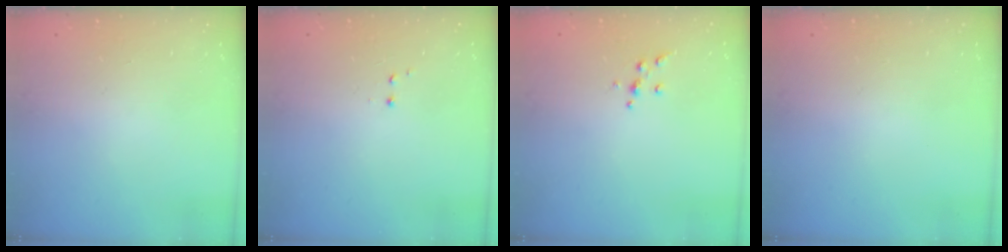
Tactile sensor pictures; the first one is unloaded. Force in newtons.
{"total": 1.2, "press": 1.0, "slide": 0.6}
{"total": 4.5, "press": 4.5, "slide": 0.5}
{"total": 0.0}